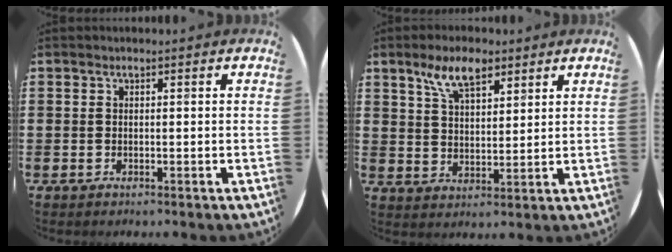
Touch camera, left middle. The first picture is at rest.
{"total": 6.9, "force": [4.7, 3.0, 4.2], "torque": [-0.078, -0.004, 0.081]}